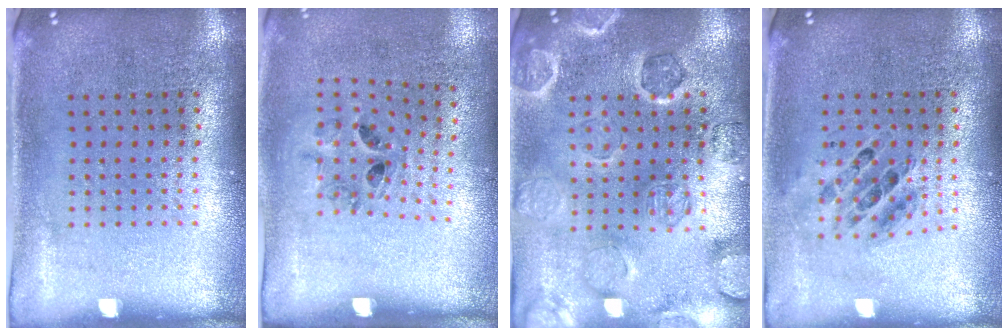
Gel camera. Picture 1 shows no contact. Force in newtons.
{"total": 1.2, "press": 0.8, "slide": 0.9}
{"total": 1.6, "press": 1.6, "slide": 0.2}
{"total": 0.7, "press": 0.7, "slide": 0.0}